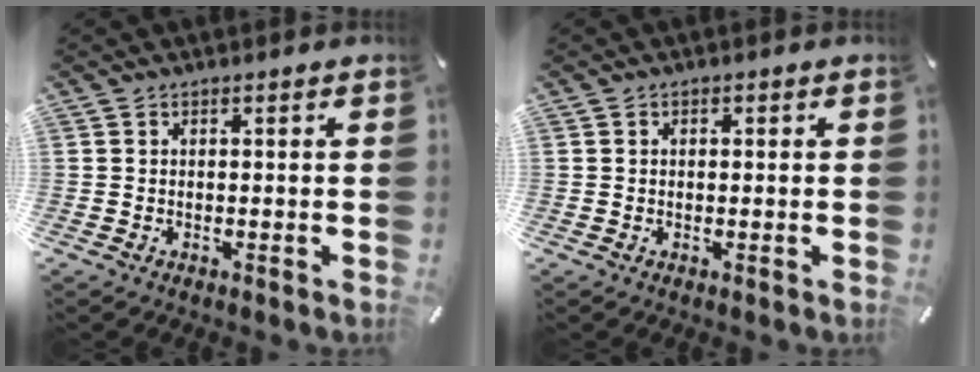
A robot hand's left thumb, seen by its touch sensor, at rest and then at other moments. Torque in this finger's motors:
{"motor_torque": [-0.10, -0.33, 0.01, 0.14, -0.03]}